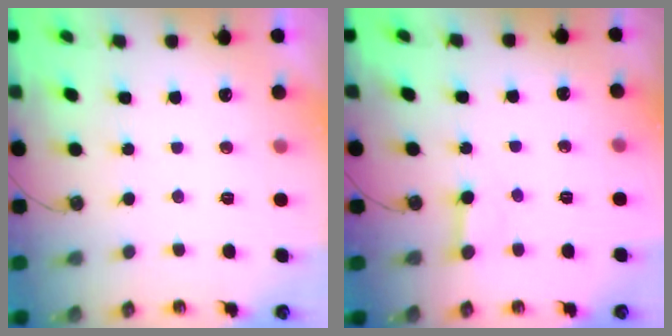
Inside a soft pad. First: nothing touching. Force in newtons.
{"total": 3.4, "press": 3.4, "slide": 0.5}